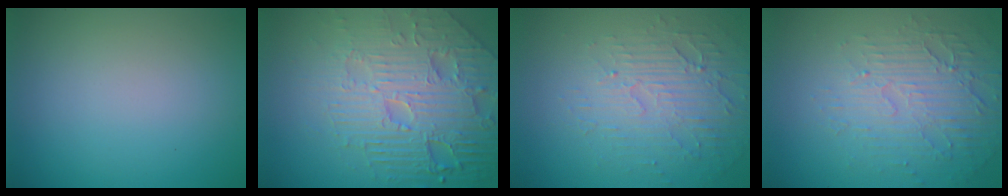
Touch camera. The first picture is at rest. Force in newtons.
{"total": 8.7, "press": 6.2, "slide": 6.1}
{"total": 4.1, "press": 3.3, "slide": 2.4}
{"total": 5.6, "press": 3.3, "slide": 4.5}